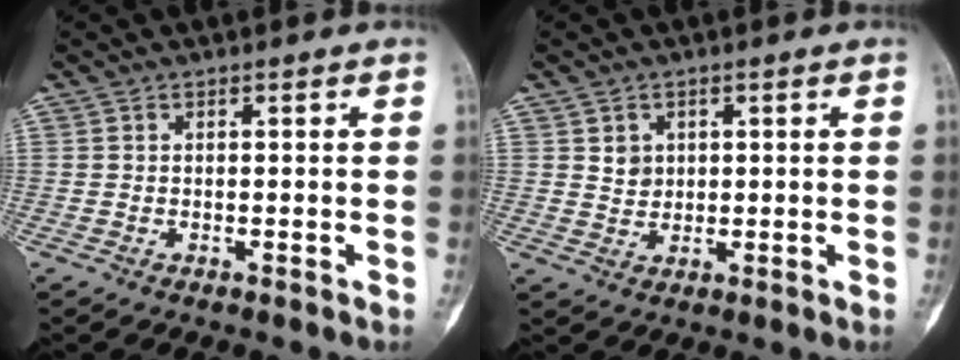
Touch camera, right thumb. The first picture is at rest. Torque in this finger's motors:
{"motor_torque": [-0.24, -0.14, -0.04, -0.19, -0.09]}